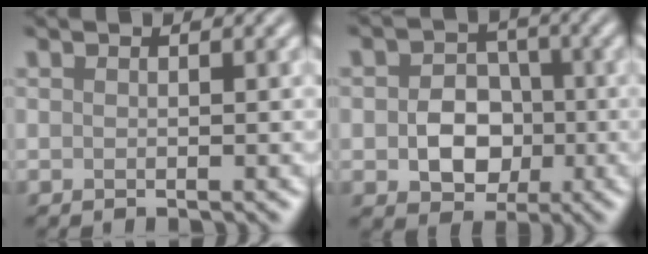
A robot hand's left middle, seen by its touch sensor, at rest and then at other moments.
{"total": 5.2, "force": [-0.8, 4.1, 3.1], "torque": [-0.046, -0.005, -0.013]}